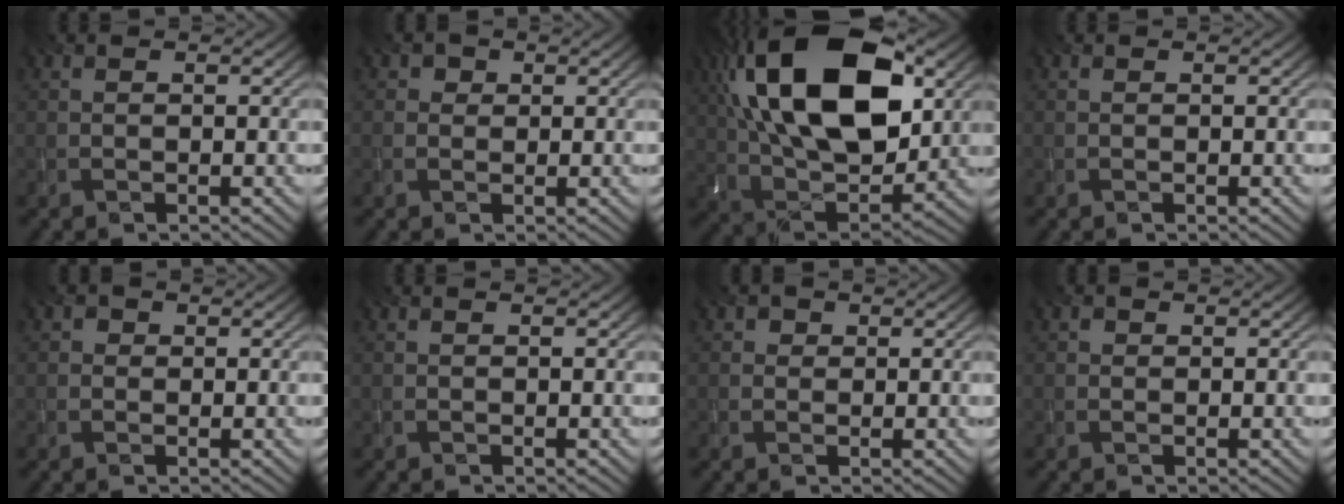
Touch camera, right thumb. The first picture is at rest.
{"total": 1.7, "force": [0.5, 1.6, 0.4], "torque": [-0.004, -0.001, 0.004]}
{"total": 20.6, "force": [6.9, 10.9, 16.0], "torque": [-0.321, 0.045, 0.098]}
{"total": 0.0}
{"total": 1.2, "force": [0.0, 1.2, 0.3], "torque": [-0.001, 0.000, -0.005]}
{"total": 0.0}
{"total": 1.4, "force": [0.3, 1.3, 0.3], "torque": [-0.003, 0.000, 0.000]}
{"total": 0.8, "force": [0.1, 0.7, 0.2], "torque": [0.000, -0.003, -0.002]}